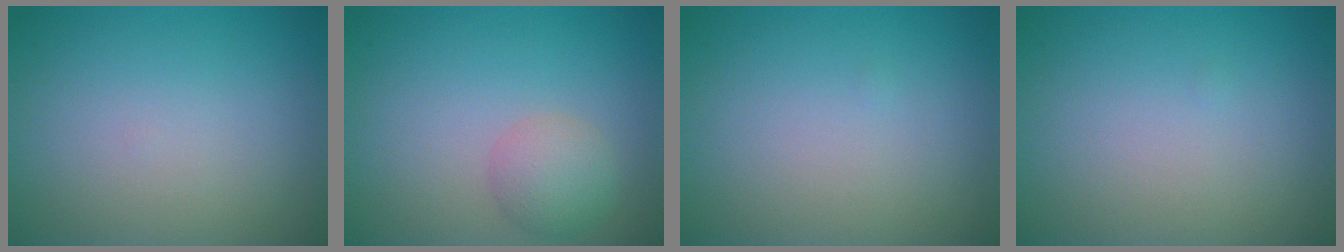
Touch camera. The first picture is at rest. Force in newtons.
{"total": 2.7, "press": 2.7, "slide": 0.1}
{"total": 0.0}
{"total": 0.0}